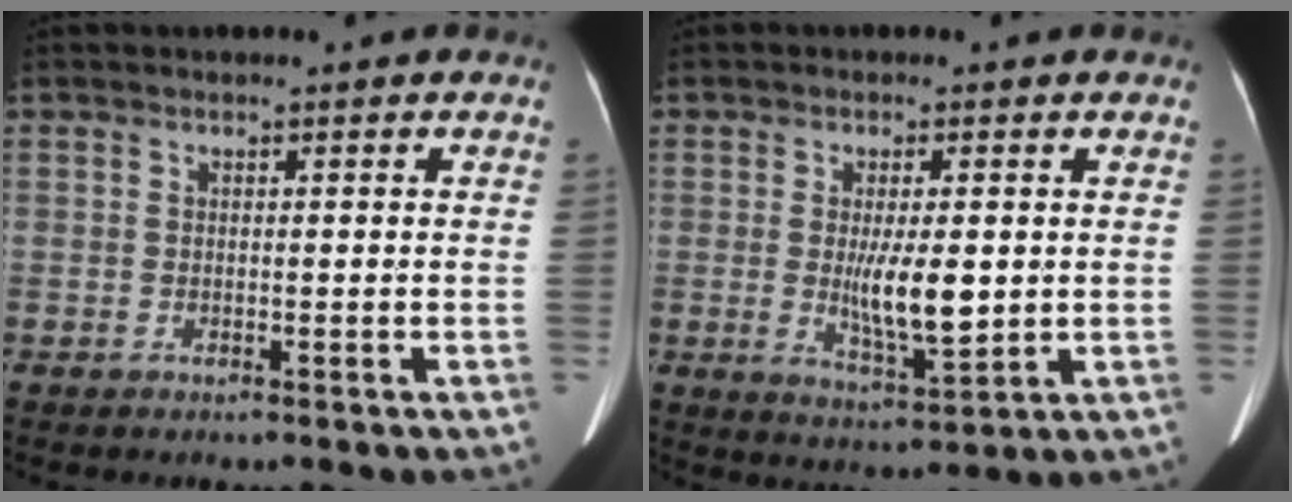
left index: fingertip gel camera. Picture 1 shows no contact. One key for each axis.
{"total": 6.9, "fx": 0.3, "fy": 1.7, "fz": 6.6, "tx": -0.117, "ty": -0.015, "tz": 0.009}